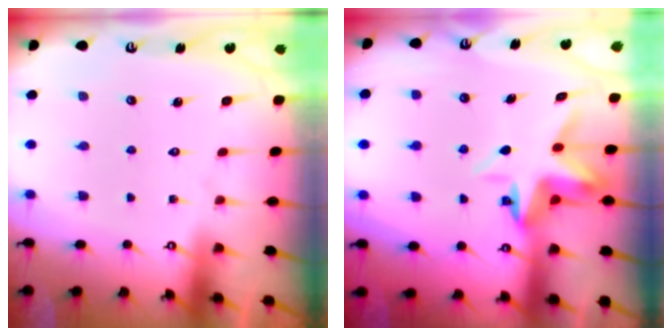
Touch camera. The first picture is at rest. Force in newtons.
{"total": 6.7, "press": 6.6, "slide": 1.1}